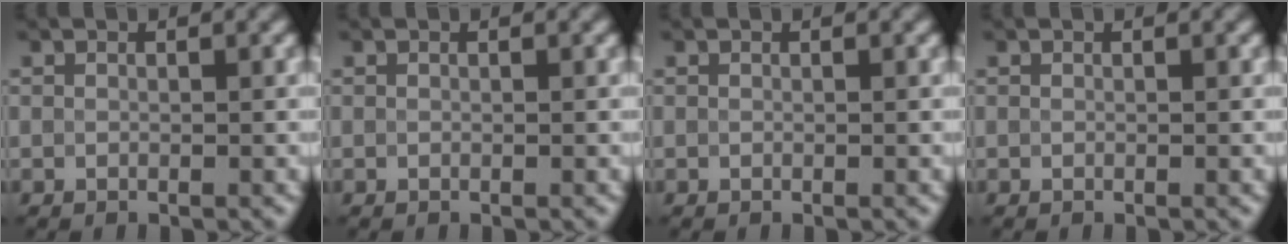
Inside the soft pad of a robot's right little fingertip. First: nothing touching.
{"total": 0.0}
{"total": 0.0}
{"total": 0.0}